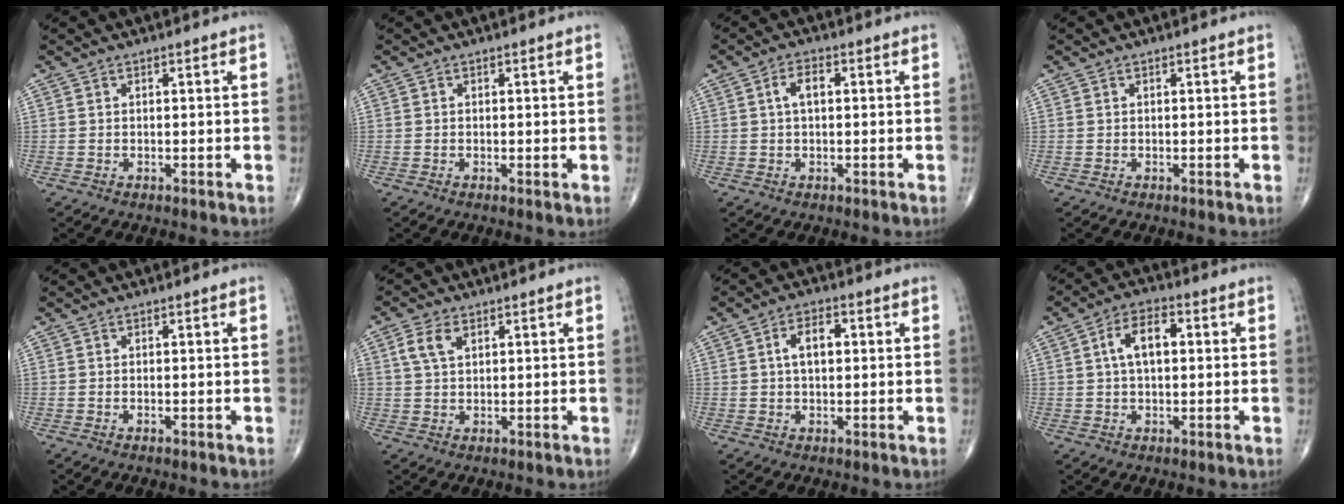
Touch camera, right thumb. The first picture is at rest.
{"total": 0.6, "force": [0.0, 0.2, 0.5], "torque": [-0.013, -0.004, -0.002]}
{"total": 3.5, "force": [0.5, 1.8, 3.0], "torque": [-0.053, 0.012, 0.006]}
{"total": 0.0}
{"total": 0.0}
{"total": 4.6, "force": [1.8, 2.6, 3.4], "torque": [-0.073, 0.006, 0.036]}
{"total": 5.3, "force": [0.9, 2.9, 4.3], "torque": [-0.069, 0.012, 0.010]}
{"total": 7.2, "force": [1.1, 3.8, 6.0], "torque": [-0.101, 0.017, 0.014]}